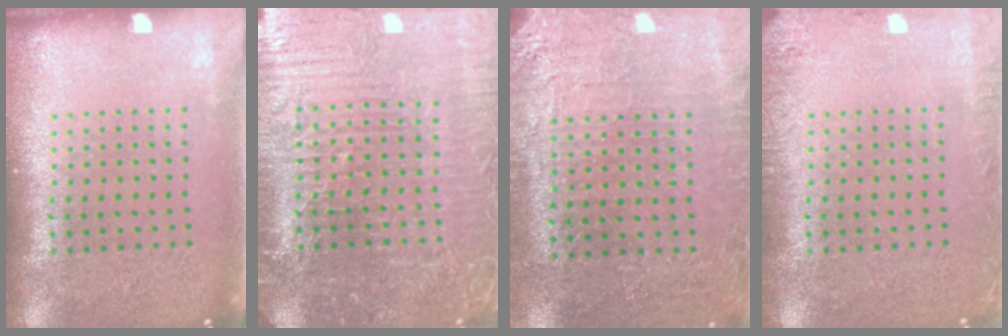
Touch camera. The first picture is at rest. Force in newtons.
{"total": 4.7, "press": 4.5, "slide": 1.5}
{"total": 2.9, "press": 2.9, "slide": 0.4}
{"total": 1.7, "press": 1.7, "slide": 0.2}